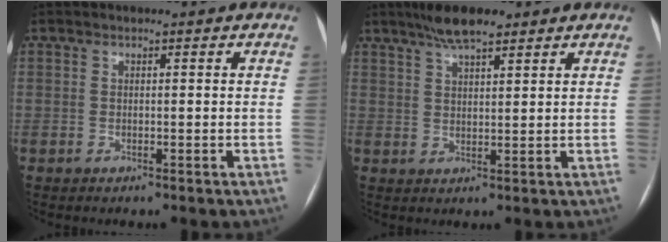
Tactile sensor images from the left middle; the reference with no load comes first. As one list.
[{"total": 5.6, "force": [4.3, 1.1, 3.5], "torque": [-0.069, 0.012, 0.076]}]